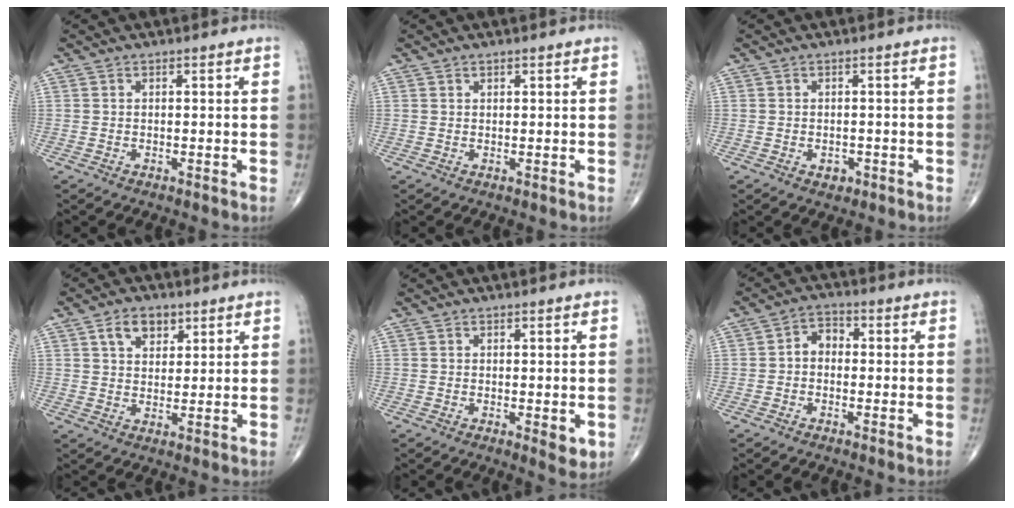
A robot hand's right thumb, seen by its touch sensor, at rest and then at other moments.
{"total": 0.5, "force": [0.4, 0.3, 0.1], "torque": [-0.001, -0.003, 0.006]}
{"total": 1.9, "force": [-0.6, 1.4, 1.0], "torque": [-0.008, 0.001, -0.004]}
{"total": 5.9, "force": [3.0, 3.8, 3.3], "torque": [-0.037, -0.012, 0.051]}
{"total": 2.9, "force": [-0.3, 1.2, 2.6], "torque": [-0.028, -0.008, -0.003]}
{"total": 3.8, "force": [-0.3, 2.9, 2.4], "torque": [-0.025, 0.017, -0.019]}